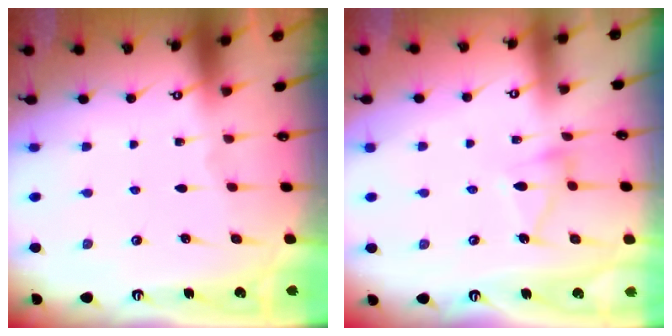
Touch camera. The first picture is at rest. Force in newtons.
{"total": 6.7, "press": 6.6, "slide": 0.5}